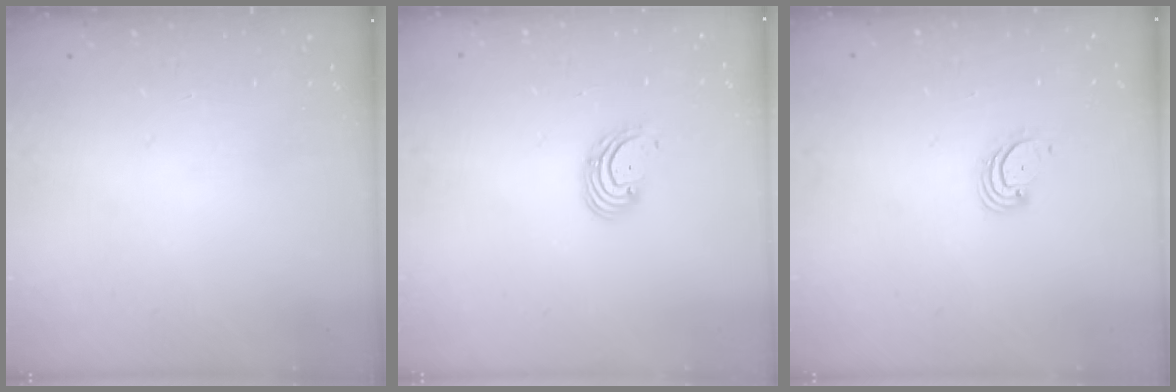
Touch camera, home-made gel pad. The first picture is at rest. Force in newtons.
{"total": 2.7, "press": 2.7, "slide": 0.3}
{"total": 3.1, "press": 3.1, "slide": 0.3}